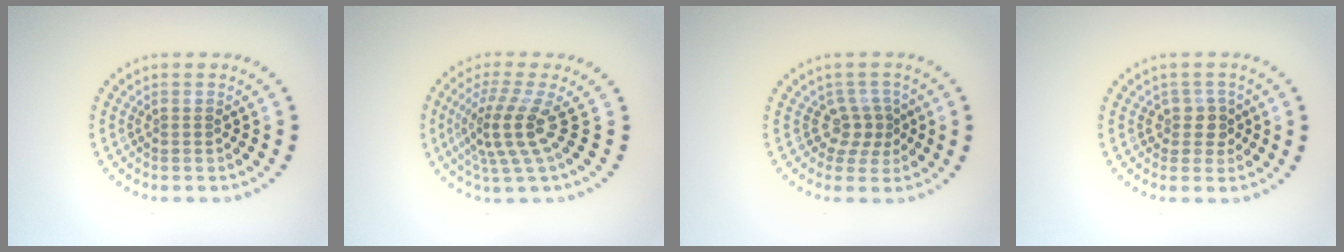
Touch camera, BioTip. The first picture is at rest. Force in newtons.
{"total": 4.0, "press": 2.7, "slide": 2.9}
{"total": 2.6, "press": 1.8, "slide": 1.9}
{"total": 2.0, "press": 1.6, "slide": 1.2}